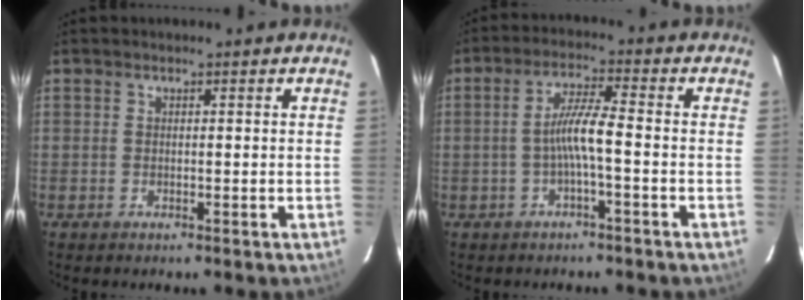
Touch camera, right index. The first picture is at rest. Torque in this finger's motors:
{"motor_torque": [1.10, -0.21, 0.66, 0.15]}